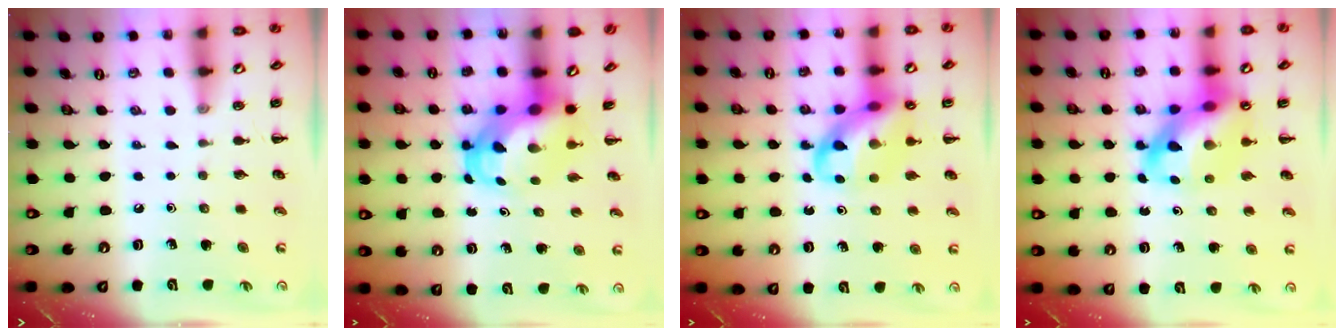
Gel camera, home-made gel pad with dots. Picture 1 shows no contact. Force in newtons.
{"total": 6.8, "press": 6.7, "slide": 1.1}
{"total": 13.6, "press": 13.1, "slide": 3.6}
{"total": 13.8, "press": 13.3, "slide": 3.7}